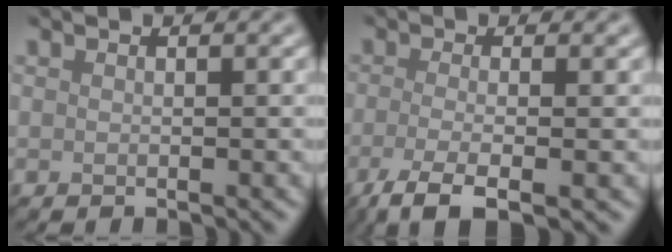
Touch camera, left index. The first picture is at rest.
{"total": 4.5, "force": [-2.1, 1.2, 3.8], "torque": [-0.071, -0.010, -0.051]}